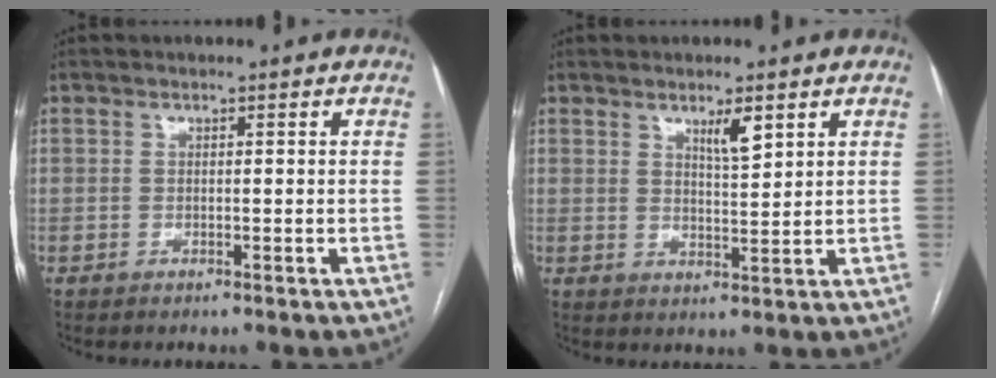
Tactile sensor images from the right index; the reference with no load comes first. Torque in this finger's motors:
{"motor_torque": [0.22, 0.14, 0.05, 0.04]}